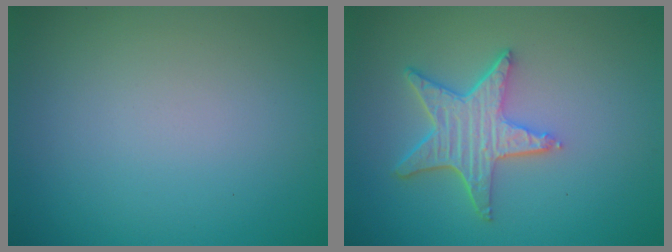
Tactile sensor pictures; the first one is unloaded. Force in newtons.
{"total": 5.0, "press": 4.0, "slide": 3.0}